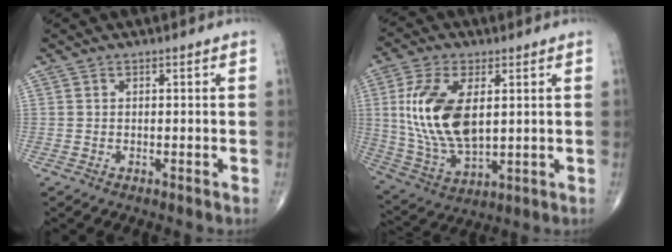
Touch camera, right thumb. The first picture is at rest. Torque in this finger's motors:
{"motor_torque": [-0.68, 1.34, 1.25, 0.25, 0.16]}